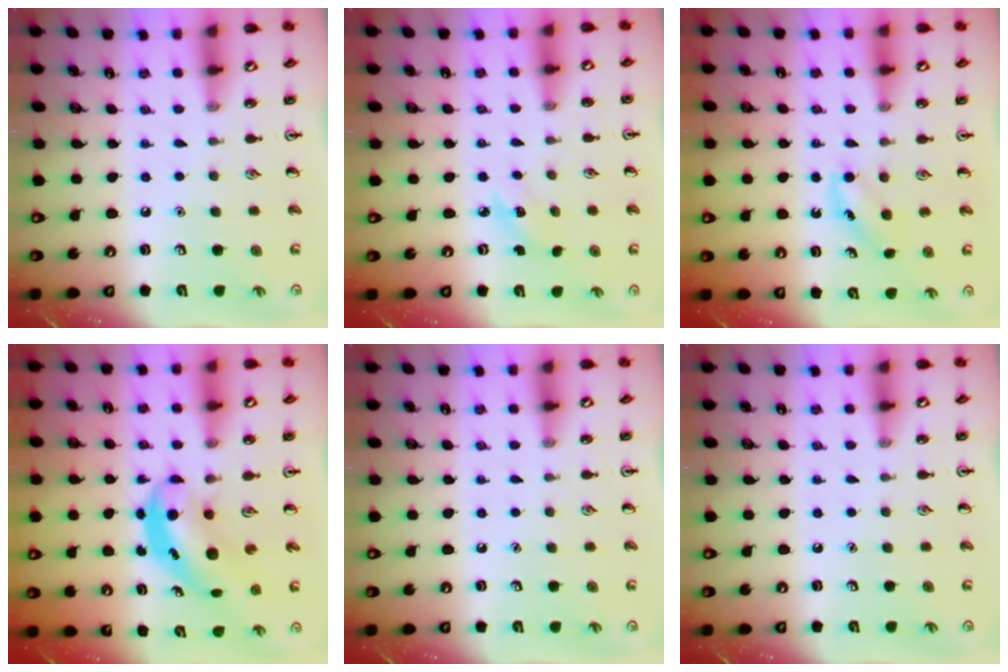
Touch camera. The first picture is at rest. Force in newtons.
{"total": 3.5, "press": 3.2, "slide": 1.3}
{"total": 4.1, "press": 3.8, "slide": 1.6}
{"total": 4.7, "press": 4.6, "slide": 0.3}
{"total": 0.0}
{"total": 0.0}